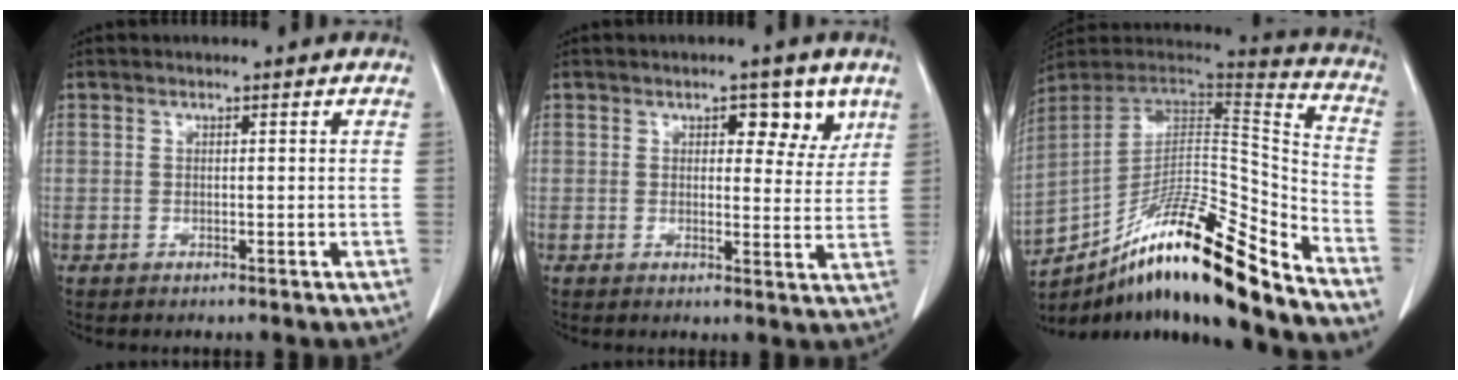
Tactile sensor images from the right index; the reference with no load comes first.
{"total": 4.8, "force": [2.6, 2.5, 3.1], "torque": [-0.024, 0.002, 0.030]}
{"total": 22.8, "force": [-16.7, 2.1, 15.4], "torque": [-0.240, 0.006, -0.293]}